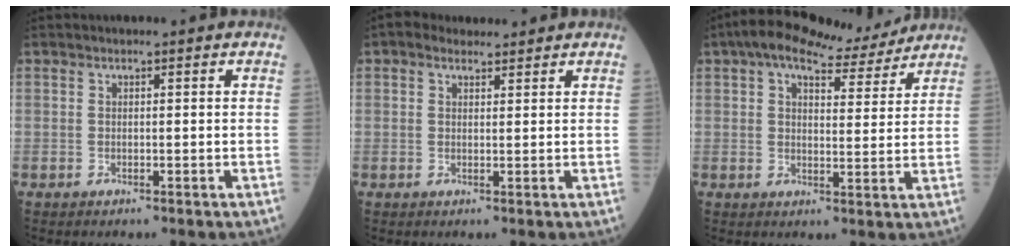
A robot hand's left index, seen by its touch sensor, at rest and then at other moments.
{"total": 2.6, "force": [2.0, 1.3, 0.9], "torque": [-0.023, 0.022, 0.032]}
{"total": 10.9, "force": [9.2, 2.9, 5.0], "torque": [-0.078, 0.025, 0.122]}